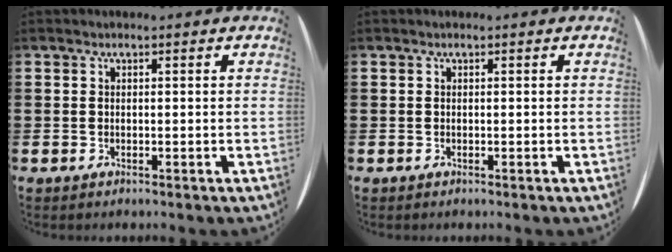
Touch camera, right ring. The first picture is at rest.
{"total": 0.0}